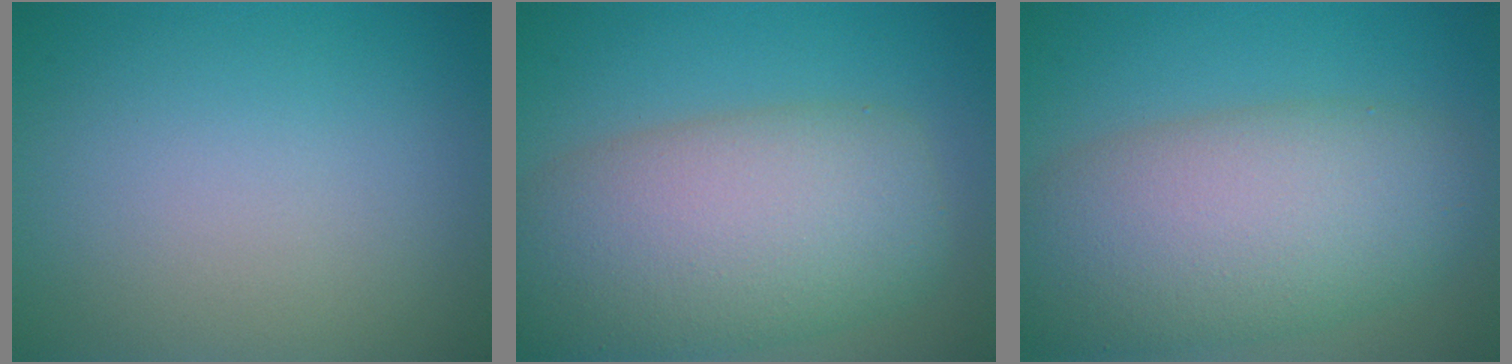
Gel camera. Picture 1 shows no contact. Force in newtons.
{"total": 10.6, "press": 10.6, "slide": 0.6}
{"total": 10.0, "press": 10.0, "slide": 0.3}